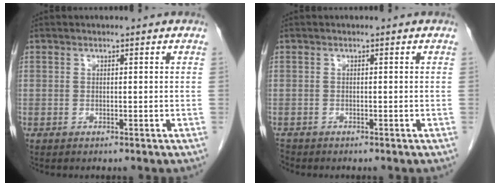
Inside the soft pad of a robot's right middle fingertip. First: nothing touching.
{"total": 1.1, "force": [-1.1, 0.4, 0.0], "torque": [-0.004, -0.002, -0.018]}